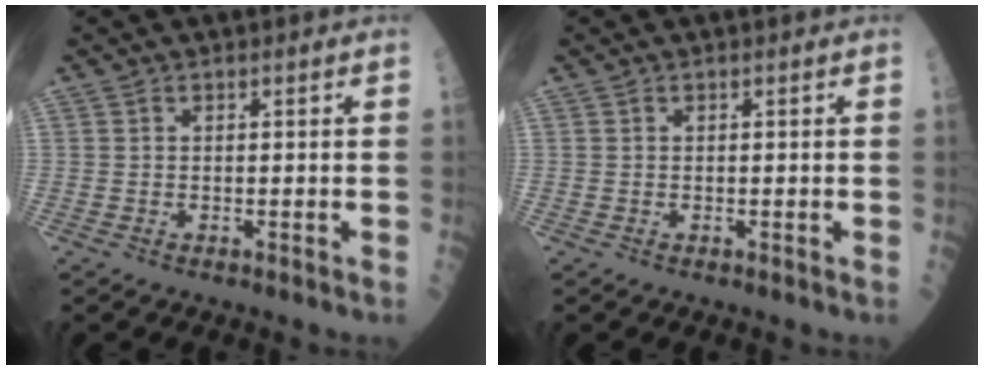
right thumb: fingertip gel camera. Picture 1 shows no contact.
{"total": 0.0}